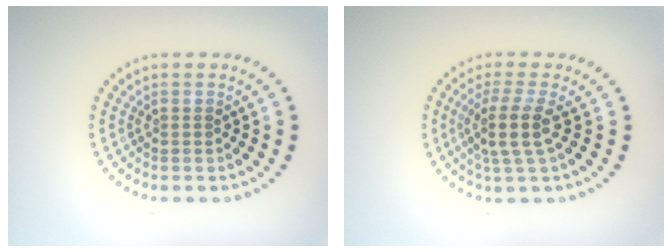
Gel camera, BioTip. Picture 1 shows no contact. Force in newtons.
{"total": 3.2, "press": 2.5, "slide": 2.0}